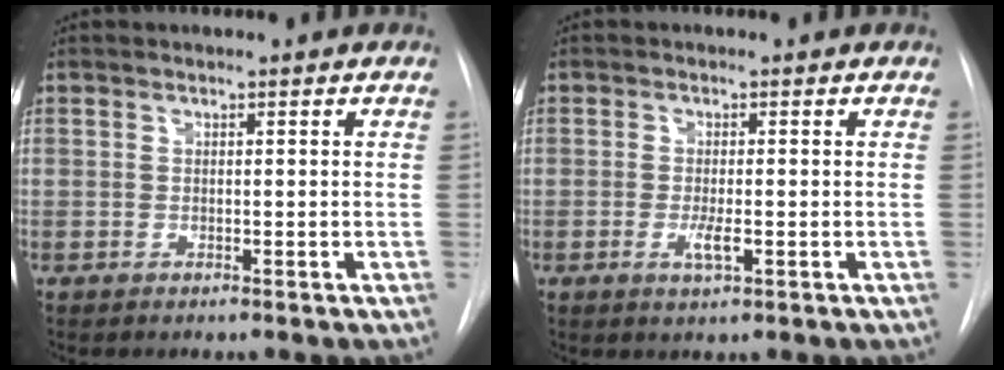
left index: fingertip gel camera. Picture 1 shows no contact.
{"total": 2.4, "force": [-0.7, 0.5, 2.3], "torque": [-0.043, -0.004, -0.009]}